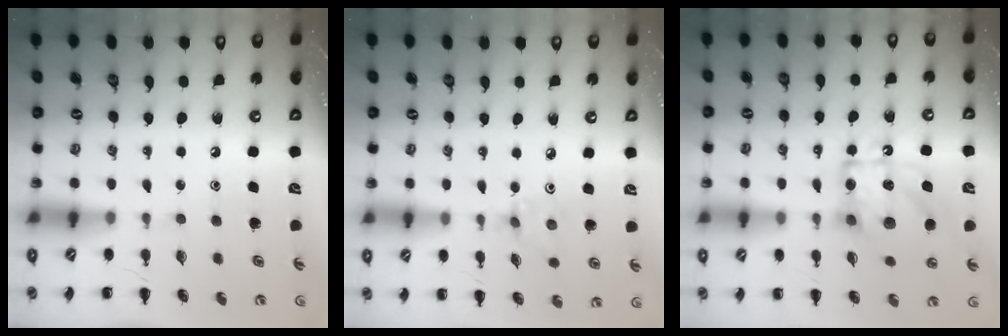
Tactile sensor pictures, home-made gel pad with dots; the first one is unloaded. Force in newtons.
{"total": 3.0, "press": 2.8, "slide": 0.9}
{"total": 13.8, "press": 13.7, "slide": 1.4}